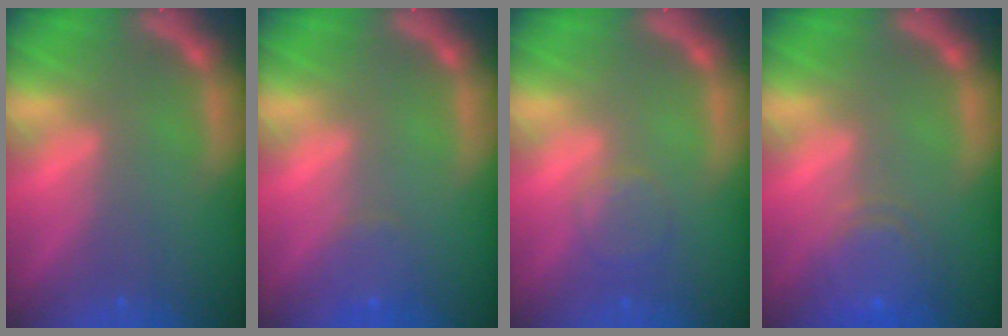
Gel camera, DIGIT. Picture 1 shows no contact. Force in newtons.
{"total": 1.9}
{"total": 2.4}
{"total": 5.1}